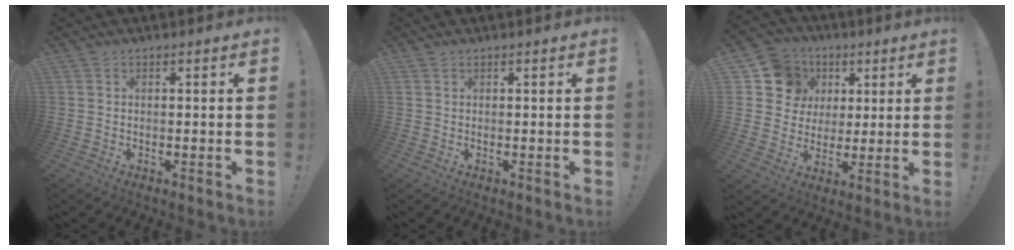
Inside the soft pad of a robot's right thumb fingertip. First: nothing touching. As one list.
[{"total": 0.0}, {"total": 12.0, "force": [4.2, 10.8, 3.1], "torque": [-0.037, -0.019, 0.095]}]